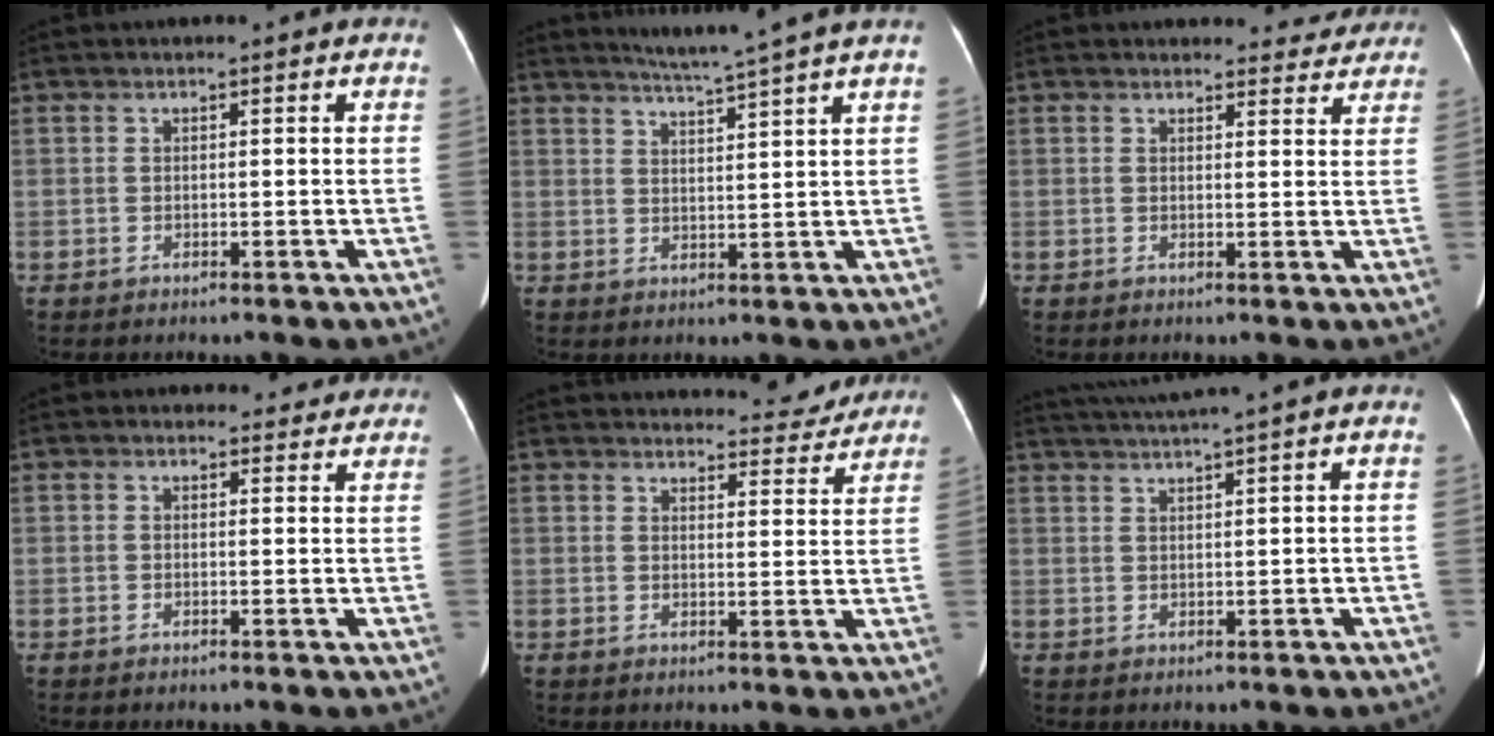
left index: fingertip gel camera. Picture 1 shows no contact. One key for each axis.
{"total": 7.0, "fx": 6.0, "fy": -2.1, "fz": 3.0, "tx": -0.049, "ty": -0.004, "tz": 0.090}
{"total": 5.1, "fx": 4.8, "fy": 1.7, "fz": -0.1, "tx": 0.017, "ty": -0.005, "tz": 0.037}
{"total": 3.2, "fx": 2.6, "fy": 1.8, "fz": 0.1, "tx": 0.007, "ty": 0.004, "tz": 0.018}
{"total": 8.8, "fx": 8.6, "fy": 2.0, "fz": 1.0, "tx": 0.007, "ty": -0.010, "tz": 0.089}
{"total": 4.6, "fx": 3.6, "fy": -1.4, "fz": 2.4, "tx": -0.046, "ty": 0.014, "tz": 0.070}